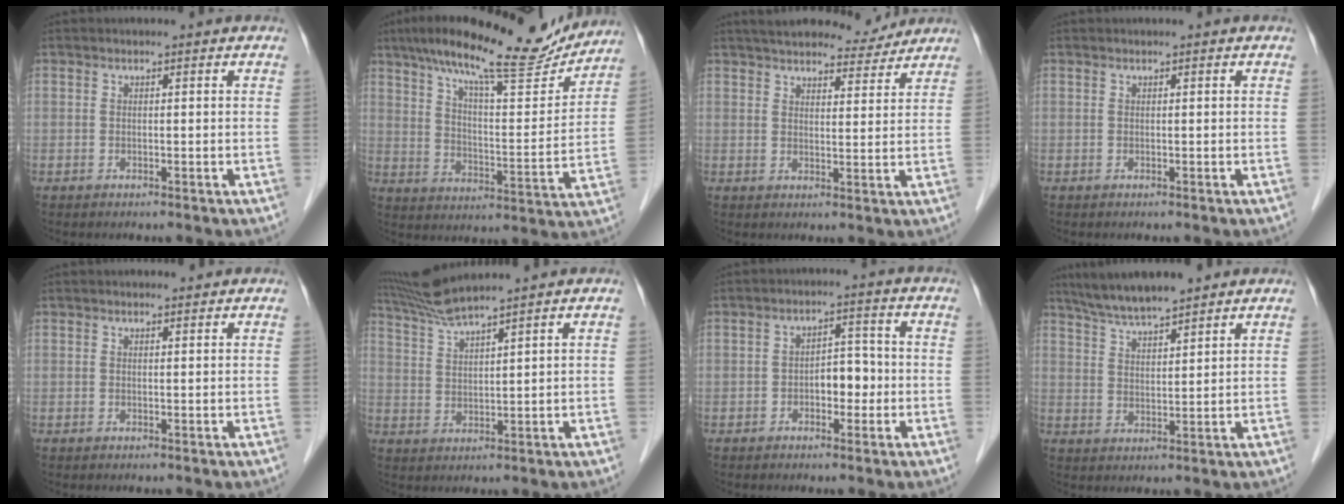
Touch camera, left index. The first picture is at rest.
{"total": 20.5, "force": [17.5, 3.4, 10.1], "torque": [-0.167, 0.007, 0.256]}
{"total": 10.6, "force": [9.9, 2.2, 3.3], "torque": [-0.039, 0.007, 0.131]}
{"total": 0.0}
{"total": 0.6, "force": [0.6, 0.2, 0.1], "torque": [-0.010, 0.000, 0.009]}
{"total": 6.2, "force": [5.6, -1.7, 2.2], "torque": [-0.059, 0.005, 0.116]}
{"total": 4.2, "force": [-1.1, 2.4, 3.3], "torque": [-0.049, 0.016, -0.019]}
{"total": 7.9, "force": [6.9, 0.6, 3.7], "torque": [-0.069, 0.022, 0.127]}